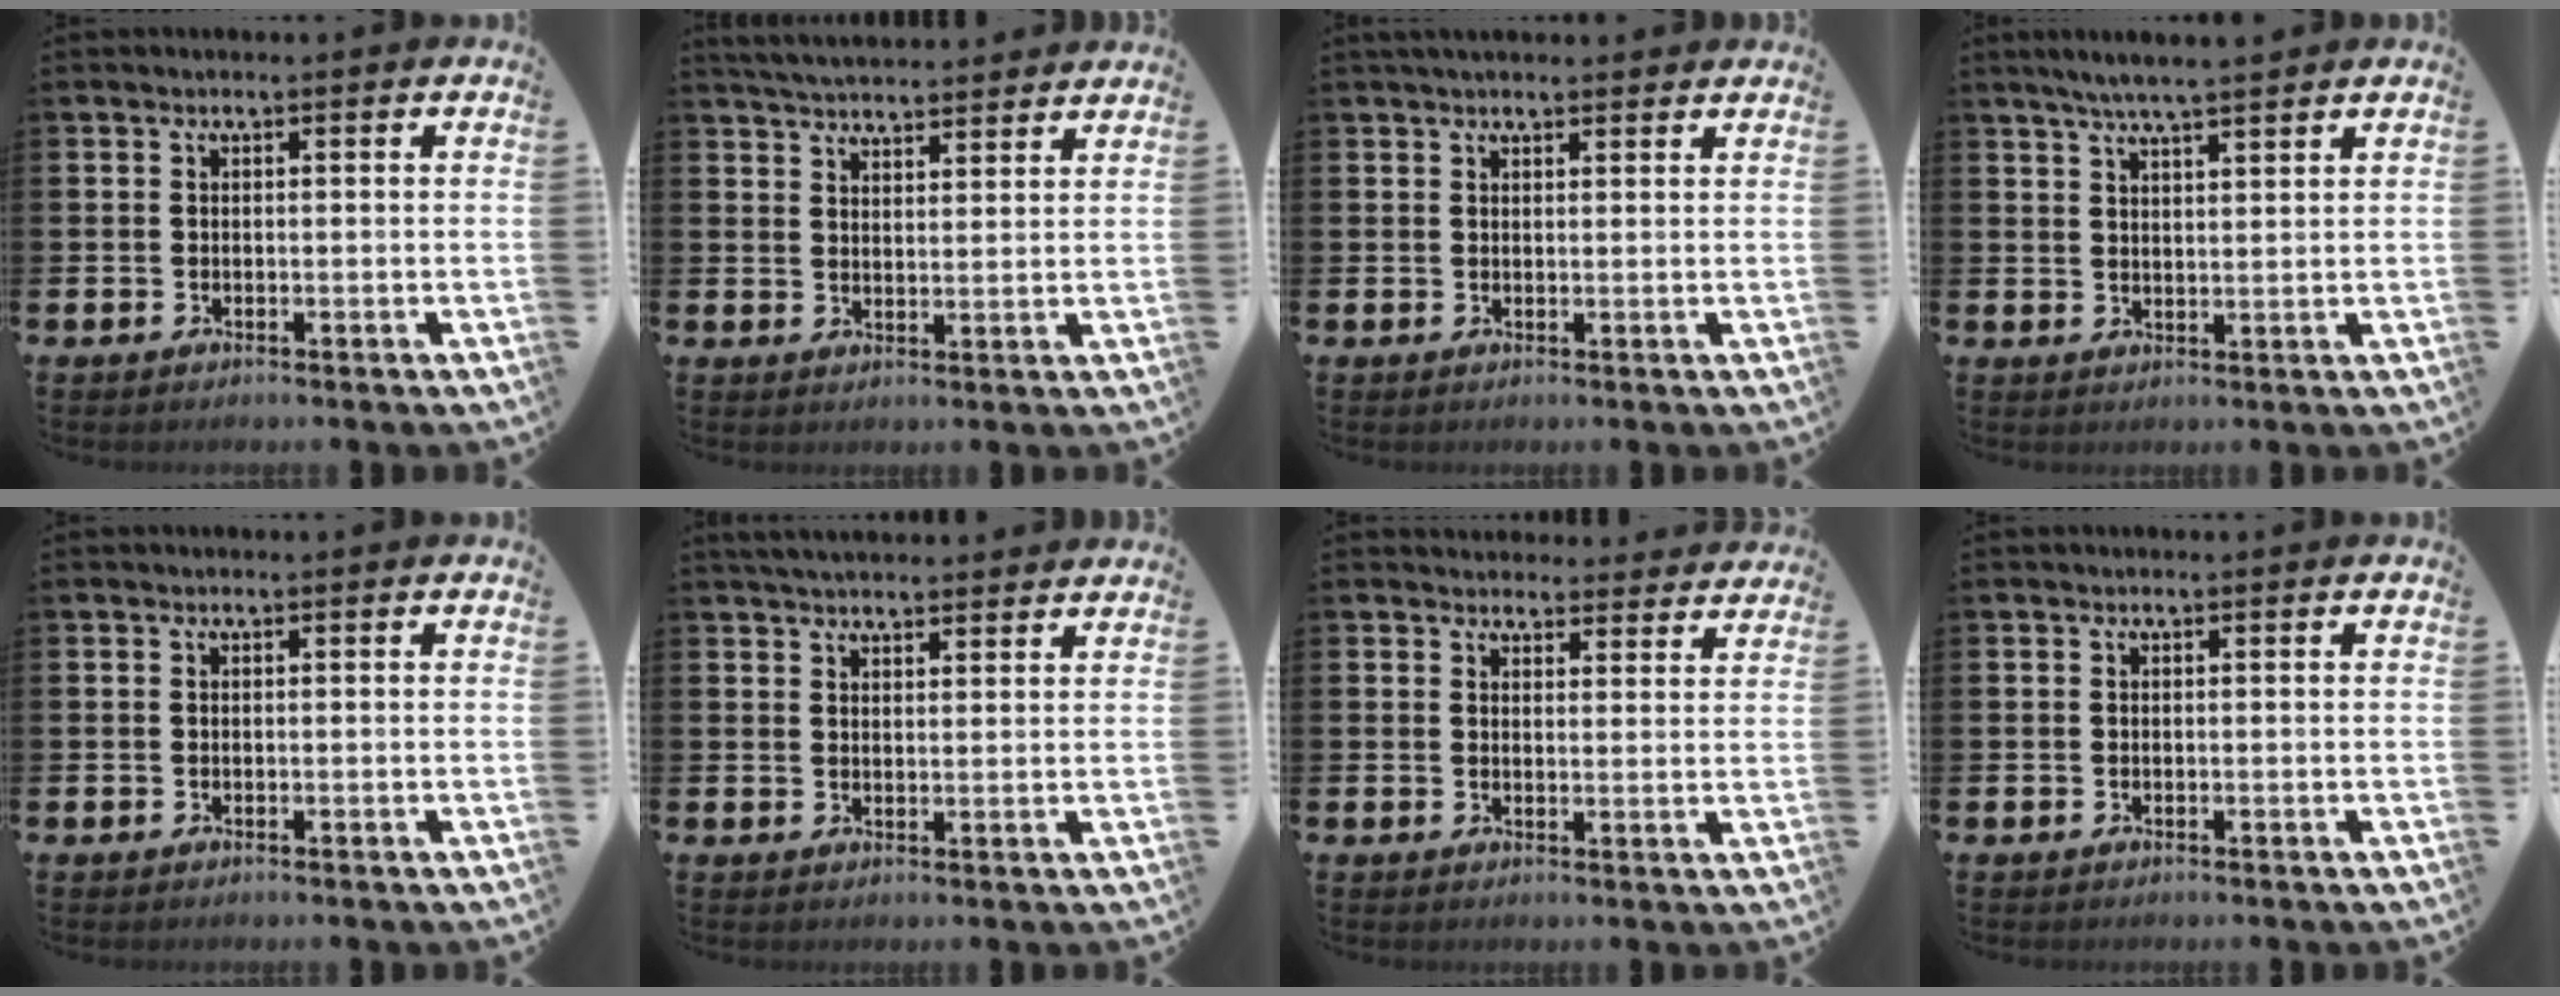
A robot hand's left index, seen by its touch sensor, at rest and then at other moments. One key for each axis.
{"total": 4.6, "fx": 4.6, "fy": 0.2, "fz": 0.2, "tx": -0.012, "ty": -0.027, "tz": 0.082}
{"total": 2.1, "fx": 2.0, "fy": 0.5, "fz": 0.5, "tx": -0.002, "ty": -0.005, "tz": 0.034}
{"total": 4.9, "fx": 4.5, "fy": 0.0, "fz": 1.9, "tx": -0.041, "ty": -0.013, "tz": 0.079}
{"total": 0.0}
{"total": 3.7, "fx": 3.6, "fy": 0.4, "fz": 0.5, "tx": -0.013, "ty": -0.015, "tz": 0.068}
{"total": 3.8, "fx": 3.6, "fy": 0.9, "fz": -0.2, "tx": 0.006, "ty": -0.024, "tz": 0.065}
{"total": 0.0}